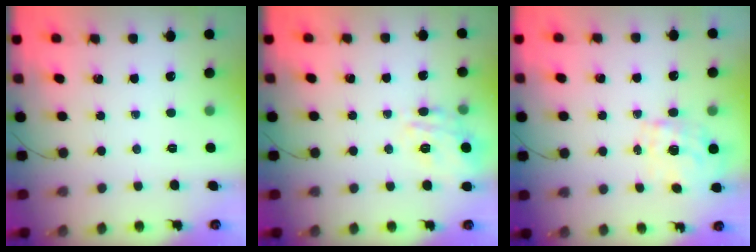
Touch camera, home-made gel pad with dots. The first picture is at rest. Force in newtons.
{"total": 15.2, "press": 15.2, "slide": 0.6}
{"total": 0.9, "press": 0.7, "slide": 0.6}